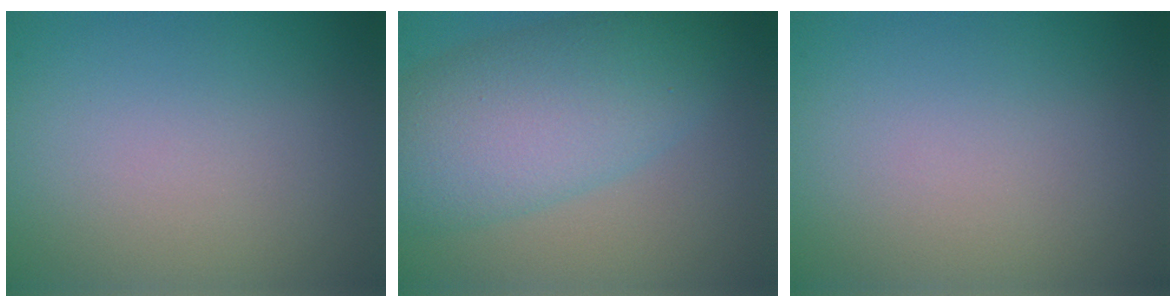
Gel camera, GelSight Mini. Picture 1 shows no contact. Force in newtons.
{"total": 8.4, "press": 8.4, "slide": 0.3}
{"total": 0.0}